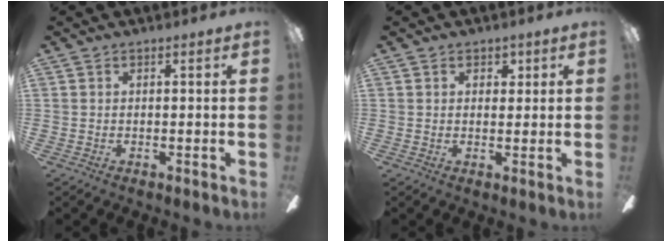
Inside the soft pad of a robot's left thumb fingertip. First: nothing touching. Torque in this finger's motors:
{"motor_torque": [0.06, -0.17, -0.26, 0.04, -0.03]}